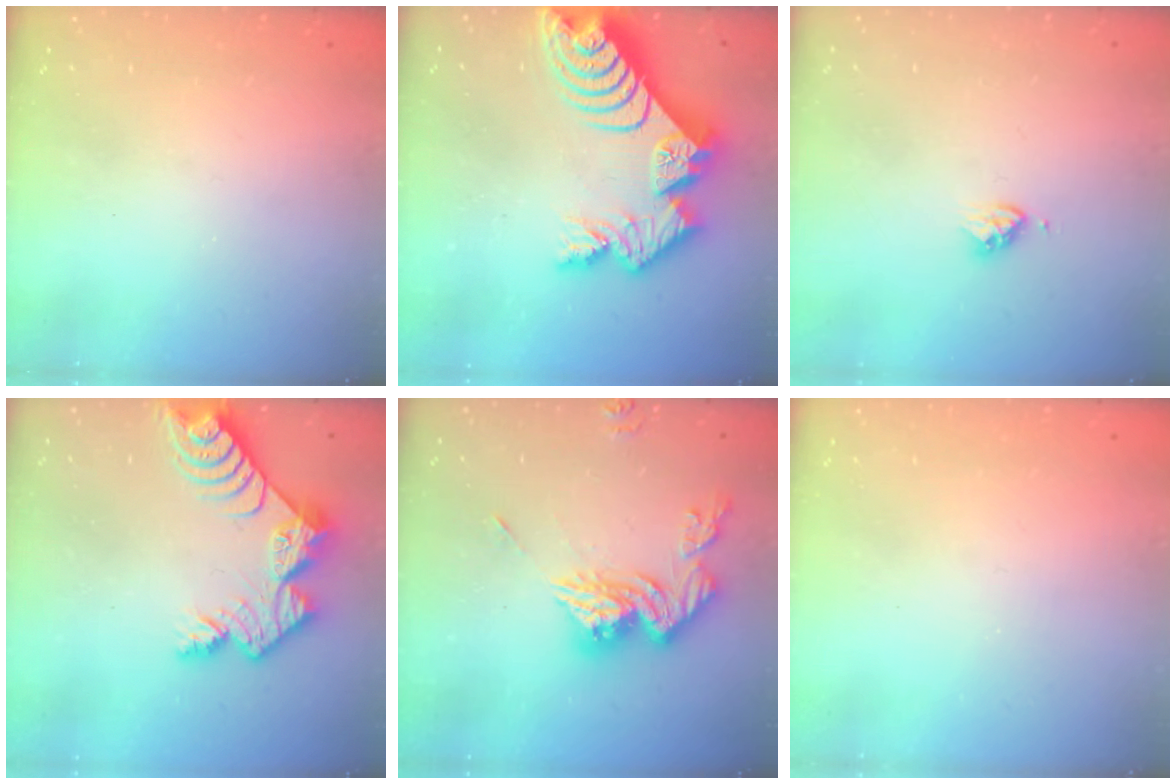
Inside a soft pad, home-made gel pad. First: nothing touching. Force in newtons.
{"total": 17.0, "press": 16.9, "slide": 1.6}
{"total": 3.6, "press": 3.5, "slide": 0.7}
{"total": 11.0, "press": 11.0, "slide": 0.9}
{"total": 13.7, "press": 13.6, "slide": 1.3}
{"total": 0.0}